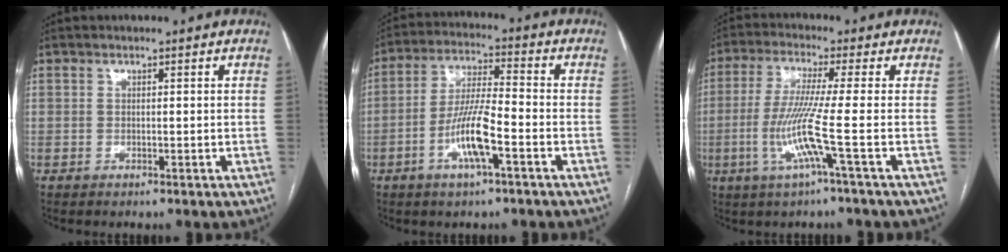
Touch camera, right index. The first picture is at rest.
{"total": 9.4, "force": [-3.6, 1.3, 8.6], "torque": [-0.171, 0.003, -0.069]}
{"total": 8.6, "force": [-2.4, -1.7, 8.1], "torque": [-0.170, -0.015, -0.052]}